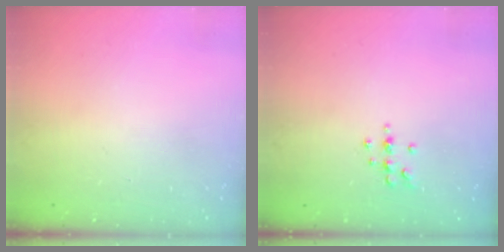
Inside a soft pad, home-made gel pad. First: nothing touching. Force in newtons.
{"total": 4.9, "press": 4.8, "slide": 0.7}